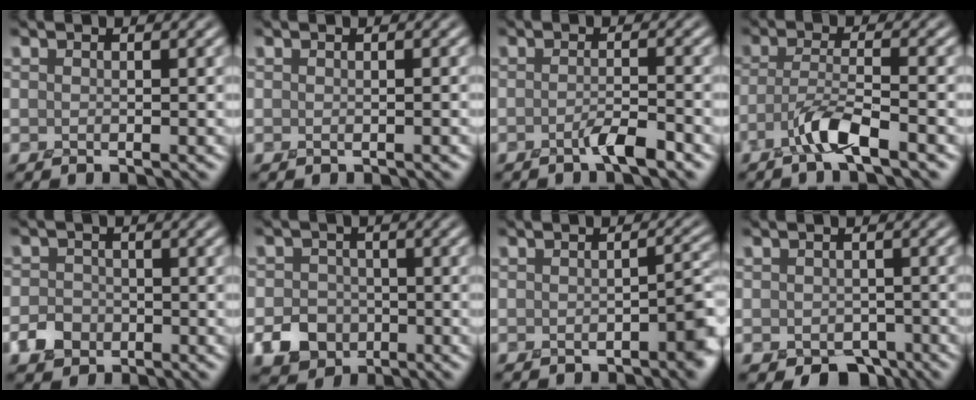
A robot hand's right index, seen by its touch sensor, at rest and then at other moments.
{"total": 0.0}
{"total": 2.0, "force": [-1.5, 0.1, 1.3], "torque": [-0.024, 0.006, -0.027]}
{"total": 3.0, "force": [-1.8, 0.0, 2.4], "torque": [-0.048, 0.010, -0.043]}
{"total": 2.4, "force": [-1.1, 2.0, 0.4], "torque": [0.004, 0.004, -0.022]}
{"total": 6.3, "force": [-2.9, 5.4, 1.3], "torque": [0.000, -0.018, -0.063]}
{"total": 3.1, "force": [-1.5, 1.3, 2.4], "torque": [-0.025, -0.001, -0.022]}
{"total": 2.5, "force": [-1.3, 2.0, 0.8], "torque": [-0.007, -0.007, -0.020]}